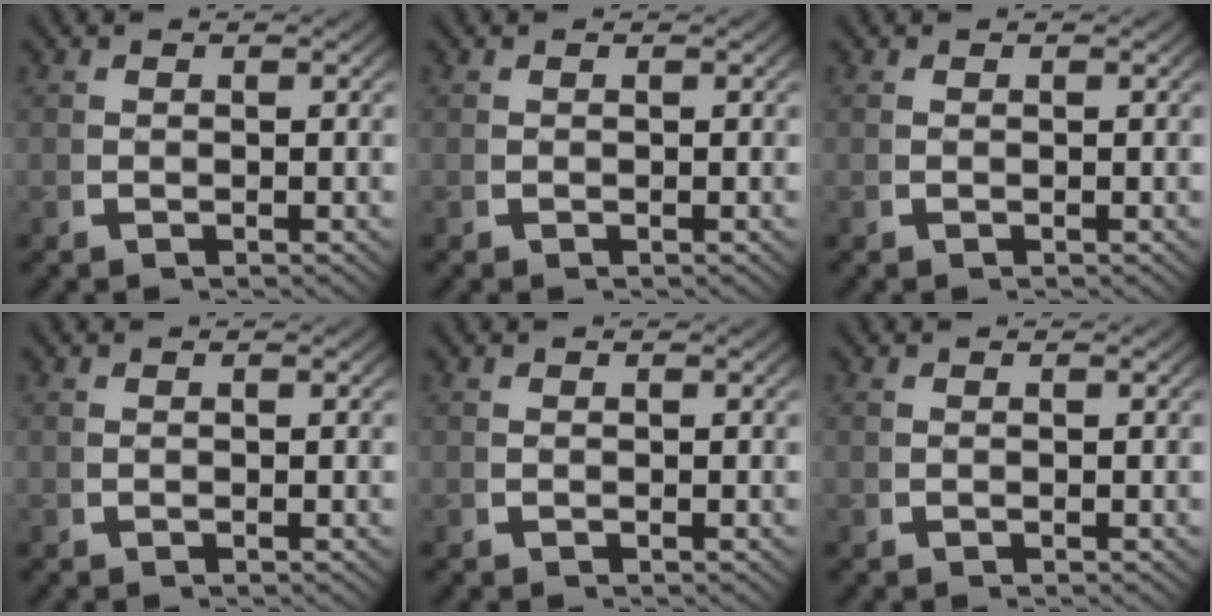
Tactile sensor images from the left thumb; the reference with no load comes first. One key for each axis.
{"total": 0.0}
{"total": 0.0}
{"total": 0.0}
{"total": 0.0}
{"total": 0.0}